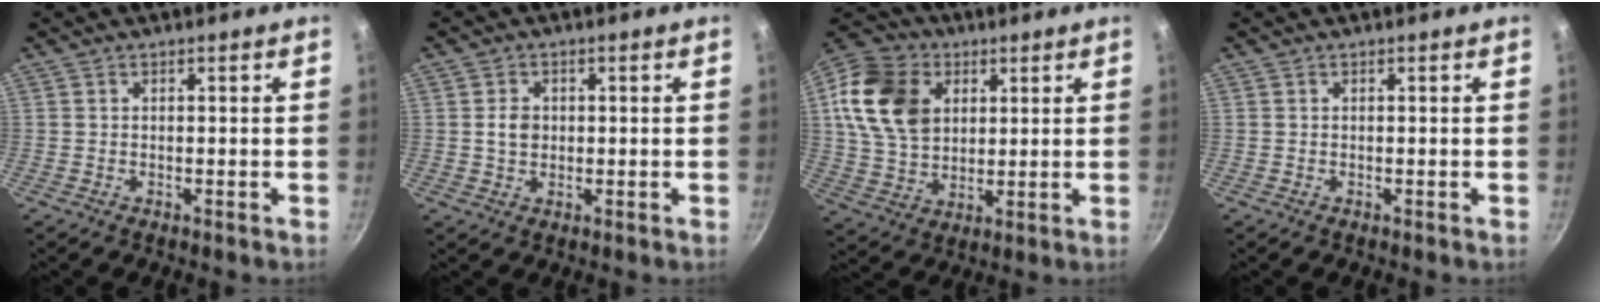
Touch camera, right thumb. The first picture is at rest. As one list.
[{"total": 3.2, "force": [0.2, 2.6, 1.9], "torque": [-0.021, 0.002, 0.002]}, {"total": 17.0, "force": [4.7, 12.7, 10.2], "torque": [-0.177, -0.006, 0.086]}, {"total": 0.0}]